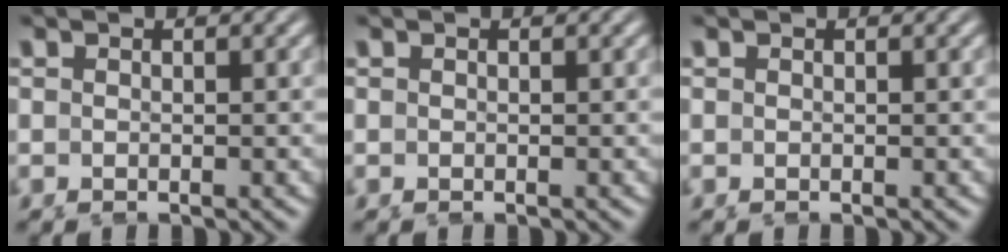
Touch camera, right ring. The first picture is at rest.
{"total": 0.0}
{"total": 0.0}